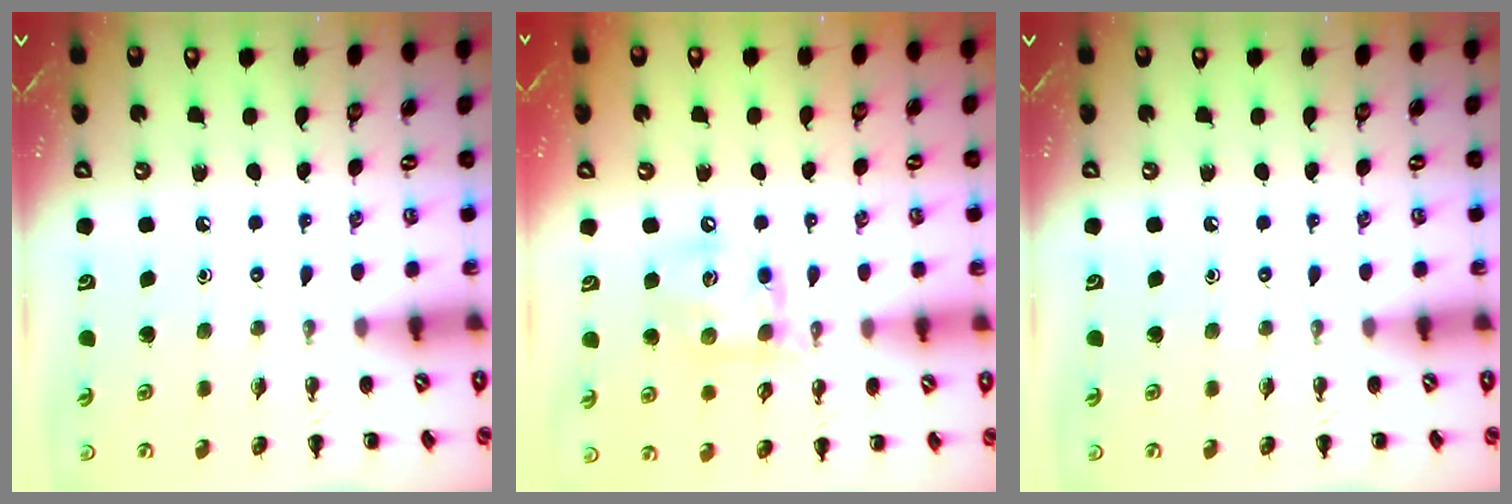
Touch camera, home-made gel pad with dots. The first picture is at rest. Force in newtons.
{"total": 12.1, "press": 11.9, "slide": 1.9}
{"total": 0.0}